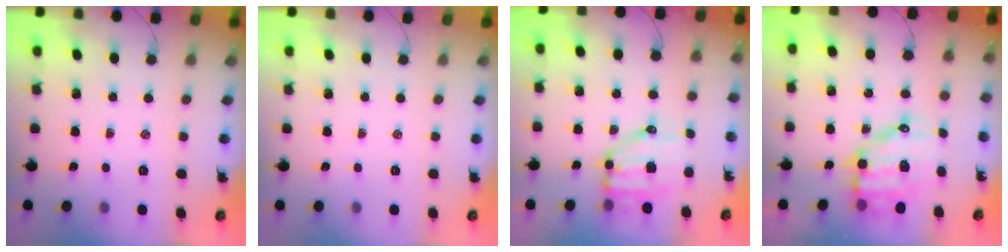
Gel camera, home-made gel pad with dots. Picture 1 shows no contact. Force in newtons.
{"total": 0.0}
{"total": 9.1, "press": 8.9, "slide": 1.7}
{"total": 13.4, "press": 13.1, "slide": 3.0}